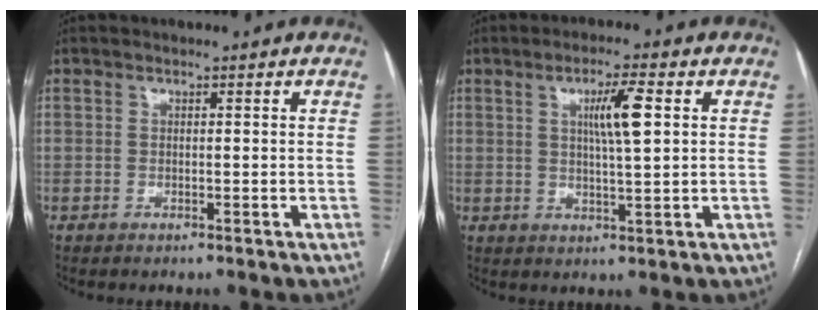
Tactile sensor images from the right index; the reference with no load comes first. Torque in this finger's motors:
{"motor_torque": [0.43, 0.31, 0.15, 0.07]}